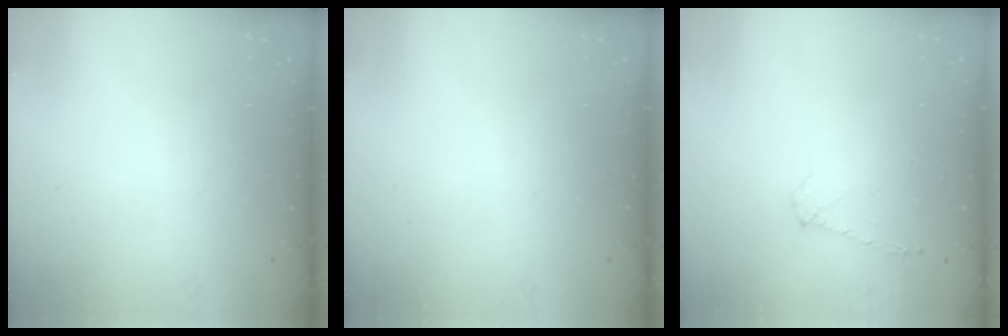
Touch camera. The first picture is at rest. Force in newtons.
{"total": 0.0}
{"total": 6.1, "press": 6.0, "slide": 0.8}